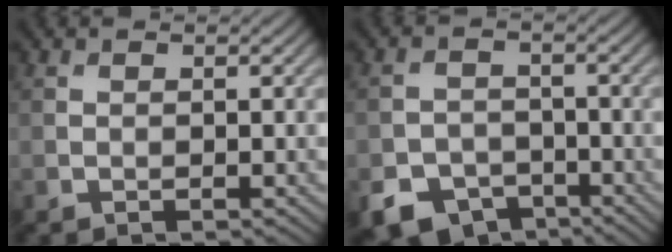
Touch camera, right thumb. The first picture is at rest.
{"total": 7.8, "force": [-5.5, 4.9, 2.5], "torque": [-0.042, -0.018, -0.090]}